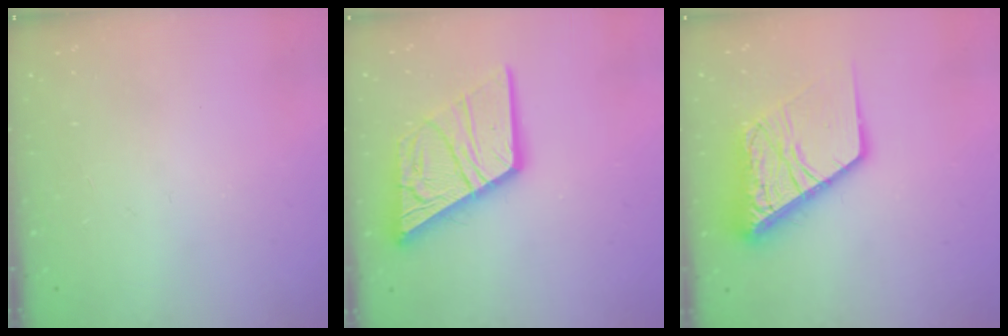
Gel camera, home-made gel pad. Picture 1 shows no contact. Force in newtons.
{"total": 18.5, "press": 18.4, "slide": 1.8}
{"total": 18.1, "press": 17.9, "slide": 2.1}